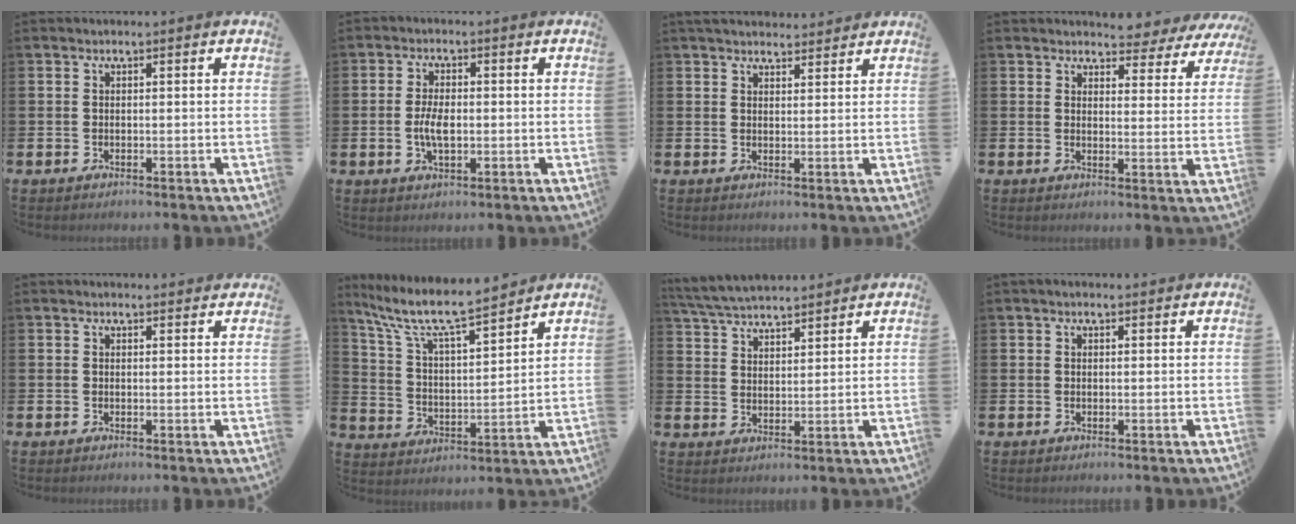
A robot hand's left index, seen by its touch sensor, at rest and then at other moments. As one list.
[{"total": 4.0, "force": [-0.3, 1.8, 3.6], "torque": [-0.056, -0.006, -0.012]}, {"total": 3.3, "force": [3.2, 0.8, 0.3], "torque": [0.004, -0.017, 0.055]}, {"total": 3.8, "force": [3.6, 1.2, 0.4], "torque": [-0.012, -0.030, 0.060]}, {"total": 1.1, "force": [1.0, 0.2, 0.0], "torque": [0.013, -0.003, 0.017]}, {"total": 9.7, "force": [8.7, 1.1, 4.1], "torque": [-0.121, -0.054, 0.149]}, {"total": 5.2, "force": [5.1, 0.7, 0.8], "torque": [-0.038, -0.022, 0.094]}, {"total": 0.9, "force": [0.7, 0.1, 0.5], "torque": [0.000, 0.000, 0.011]}]